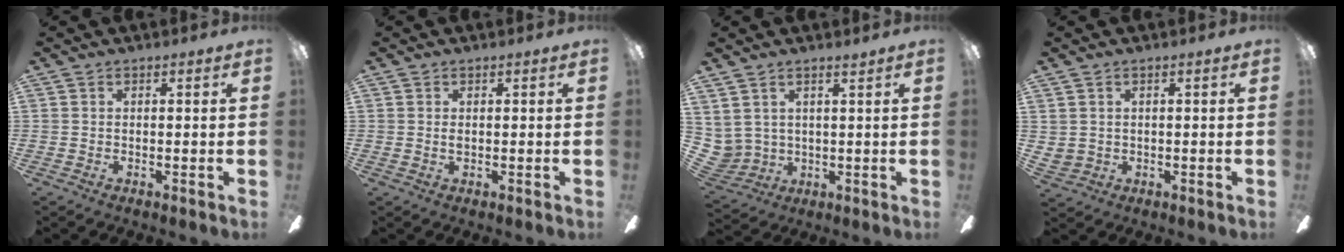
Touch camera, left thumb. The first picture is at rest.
{"total": 0.9, "force": [-0.1, 0.4, 0.8], "torque": [-0.016, 0.002, -0.003]}
{"total": 5.7, "force": [3.7, 4.3, 0.9], "torque": [-0.047, -0.016, 0.077]}
{"total": 1.7, "force": [0.8, 1.5, 0.3], "torque": [-0.008, 0.002, 0.016]}